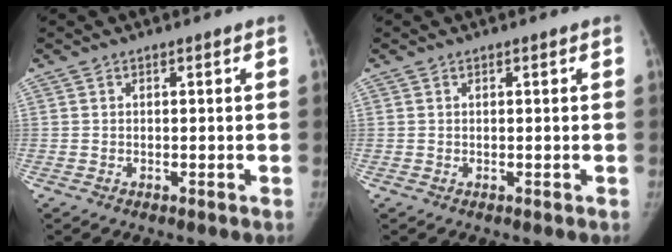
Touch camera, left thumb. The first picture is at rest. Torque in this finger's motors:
{"motor_torque": [-0.12, 0.08, 0.33, -0.52, -0.02]}